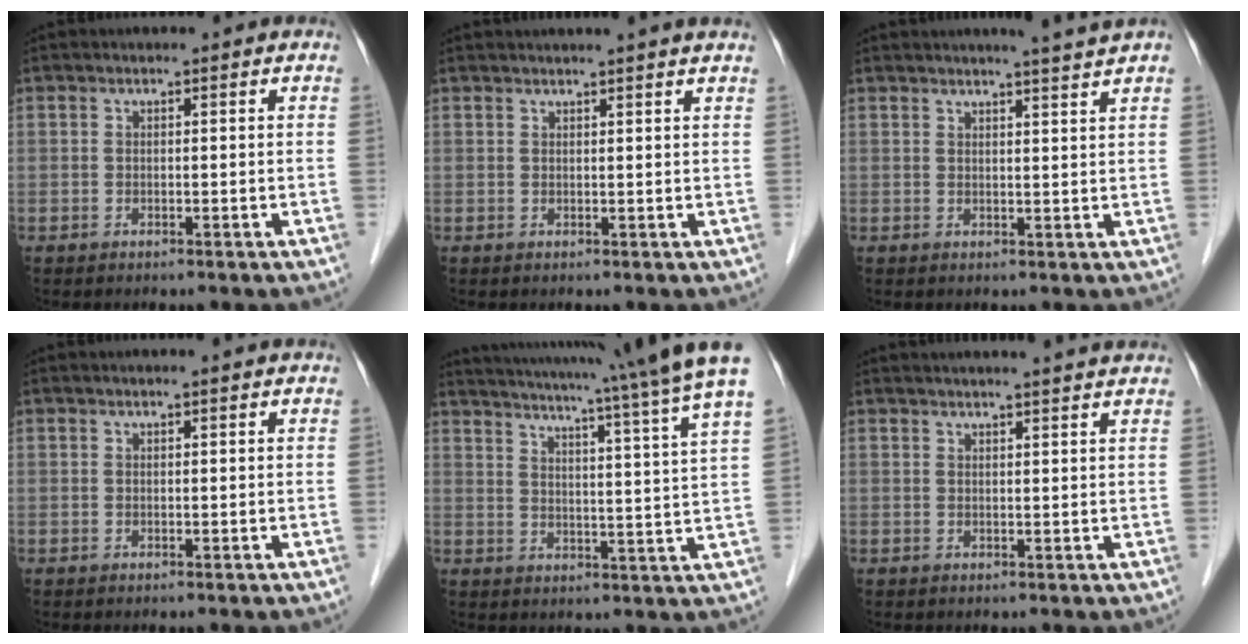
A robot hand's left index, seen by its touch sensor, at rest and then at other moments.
{"total": 5.4, "force": [4.9, -0.8, 2.2], "torque": [-0.024, 0.021, 0.050]}
{"total": 4.2, "force": [3.7, -1.1, 1.5], "torque": [-0.024, -0.006, 0.042]}
{"total": 2.3, "force": [2.1, -0.2, 0.8], "torque": [-0.011, 0.011, 0.027]}
{"total": 21.7, "force": [18.8, -2.0, 10.7], "torque": [-0.177, -0.048, 0.230]}
{"total": 10.1, "force": [9.4, -0.2, 3.7], "torque": [-0.052, 0.019, 0.104]}